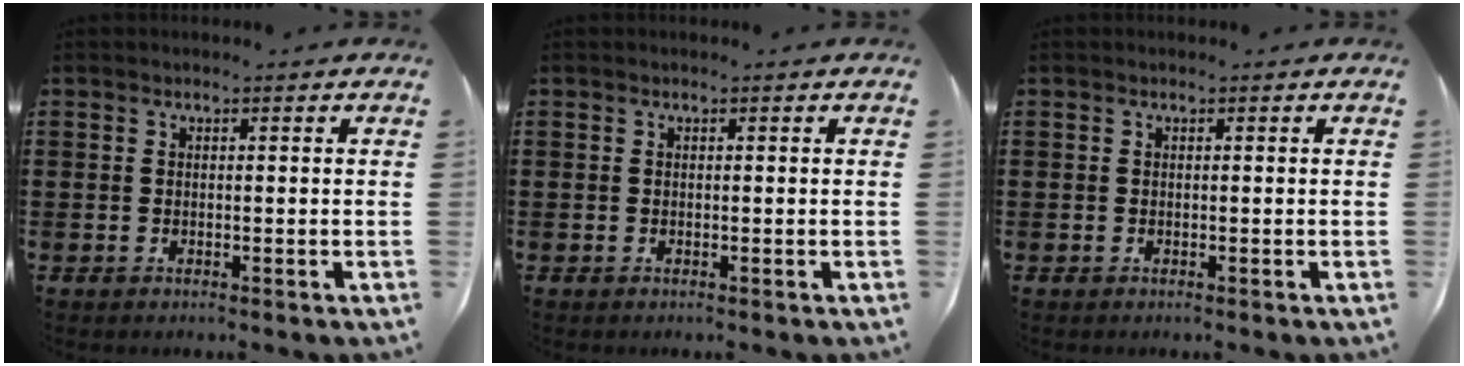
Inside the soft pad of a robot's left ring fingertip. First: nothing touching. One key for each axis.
{"total": 0.0}
{"total": 0.0}